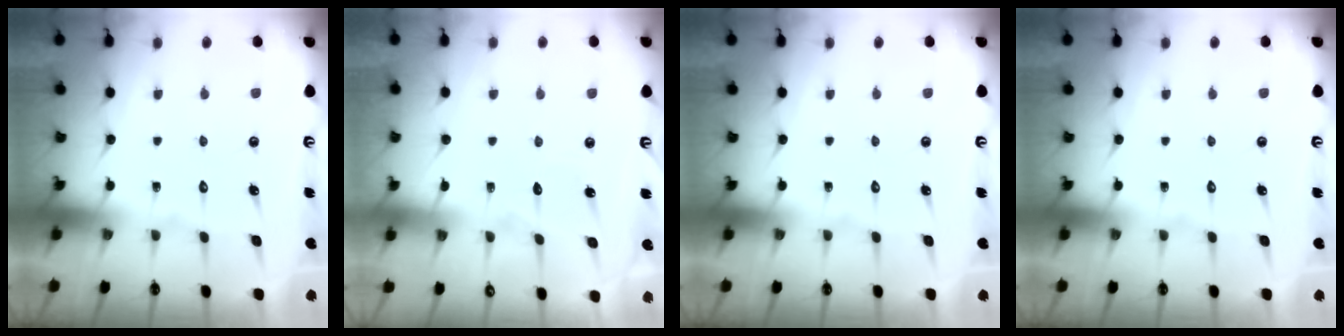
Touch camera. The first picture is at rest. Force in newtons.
{"total": 2.7, "press": 2.7, "slide": 0.2}
{"total": 0.0}
{"total": 0.0}